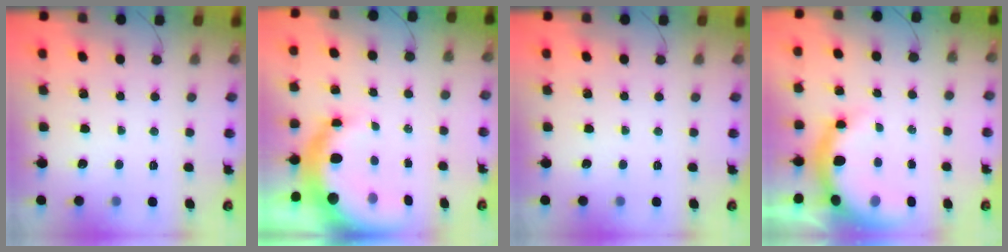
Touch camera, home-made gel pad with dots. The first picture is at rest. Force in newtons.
{"total": 10.0, "press": 9.9, "slide": 1.8}
{"total": 0.0}
{"total": 7.2, "press": 7.0, "slide": 1.7}